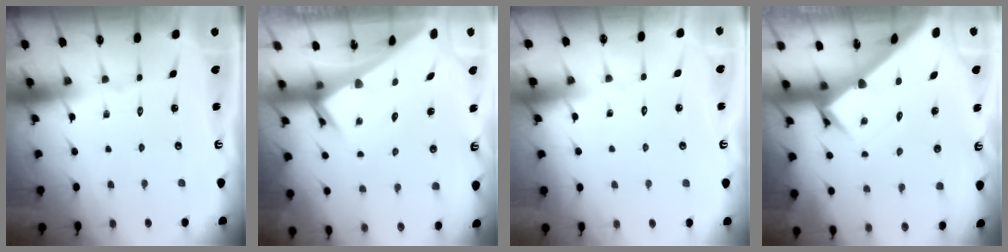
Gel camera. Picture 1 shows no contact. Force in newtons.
{"total": 3.9, "press": 3.9, "slide": 0.4}
{"total": 2.8, "press": 2.8, "slide": 0.2}
{"total": 3.7, "press": 3.7, "slide": 0.3}